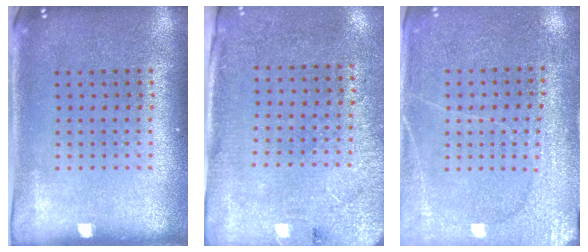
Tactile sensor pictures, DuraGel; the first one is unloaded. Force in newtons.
{"total": 2.6, "press": 2.2, "slide": 1.4}
{"total": 2.8, "press": 2.7, "slide": 0.7}